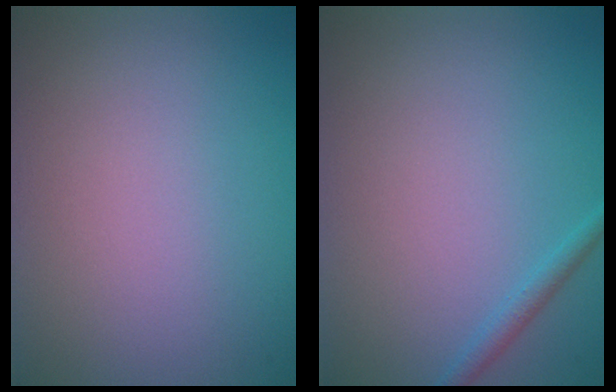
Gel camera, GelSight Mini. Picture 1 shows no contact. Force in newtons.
{"total": 1.1, "press": 1.1, "slide": 0.0}